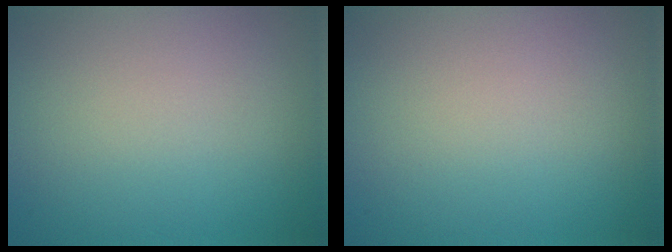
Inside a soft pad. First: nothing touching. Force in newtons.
{"total": 0.0}